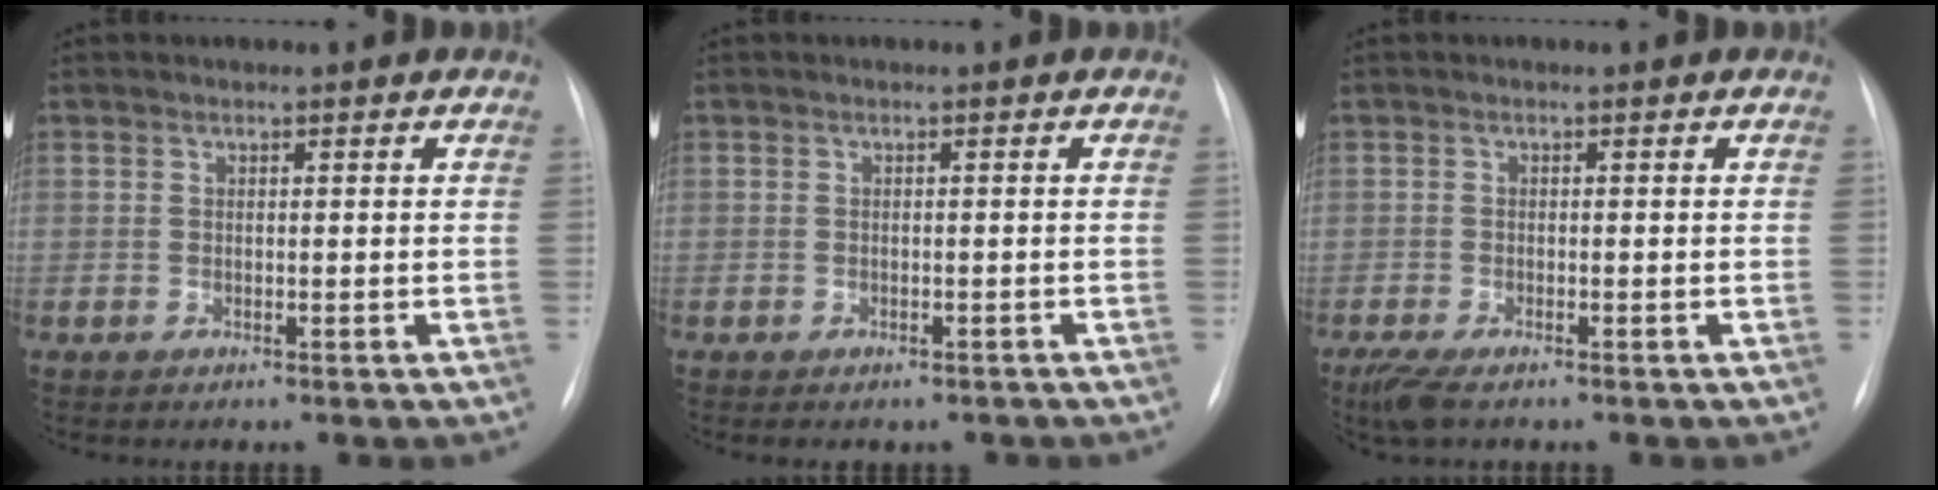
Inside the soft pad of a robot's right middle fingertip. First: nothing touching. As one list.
[{"total": 2.9, "force": [-2.4, 1.3, 1.0], "torque": [-0.011, 0.002, -0.024]}, {"total": 4.0, "force": [-2.8, 1.1, 2.6], "torque": [-0.057, -0.013, -0.047]}]